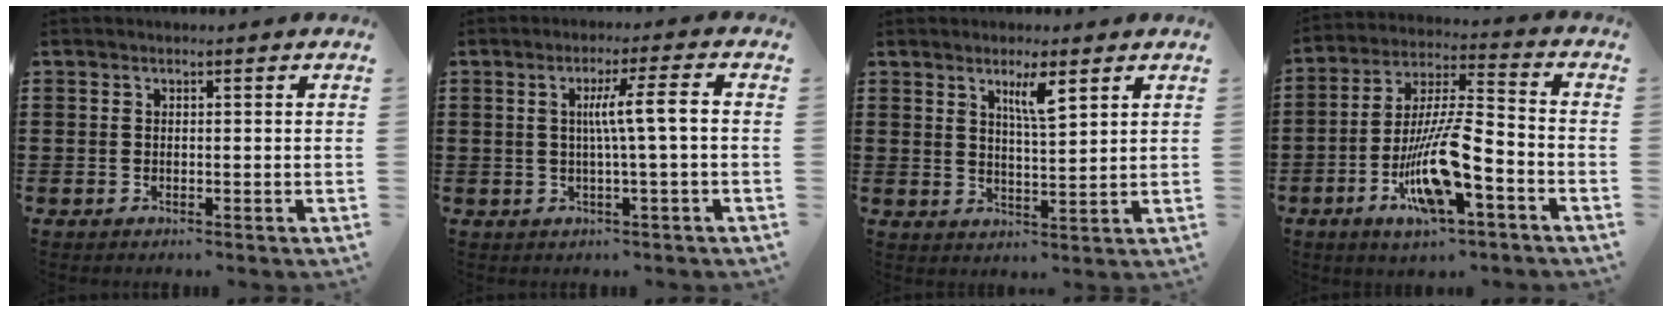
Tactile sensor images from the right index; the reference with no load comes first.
{"total": 5.5, "force": [0.1, -0.2, 5.5], "torque": [-0.102, -0.004, -0.005]}
{"total": 4.4, "force": [2.7, 0.7, 3.4], "torque": [-0.058, -0.002, 0.042]}
{"total": 13.4, "force": [-5.7, 3.7, 11.6], "torque": [-0.238, -0.003, -0.106]}